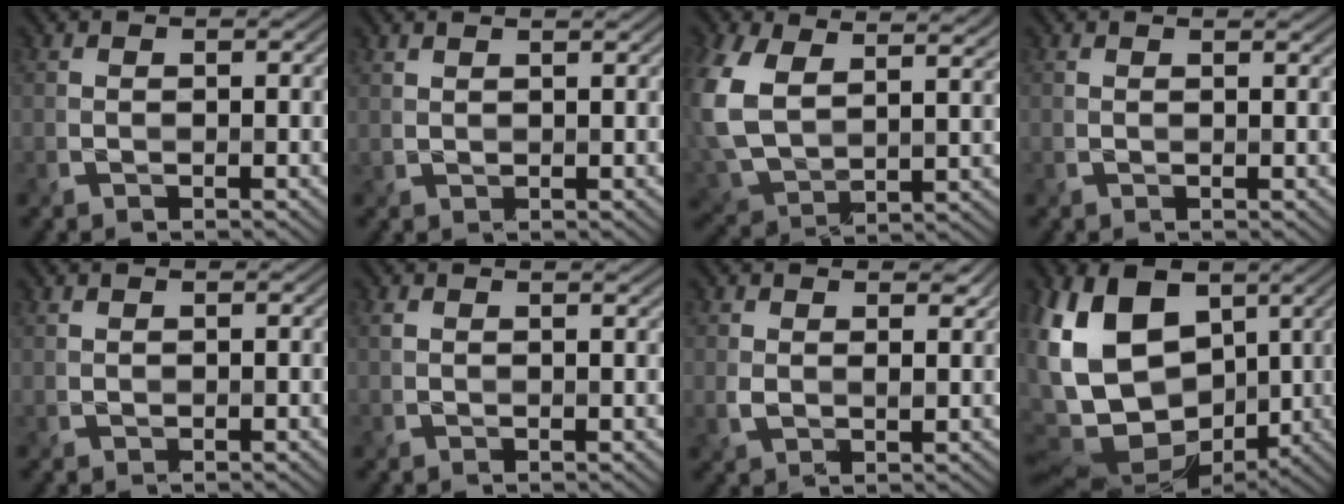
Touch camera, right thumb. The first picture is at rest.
{"total": 1.5, "force": [1.4, 0.1, 0.5], "torque": [-0.012, 0.000, 0.028]}
{"total": 13.3, "force": [5.4, 7.4, 9.7], "torque": [-0.248, -0.002, 0.106]}
{"total": 1.1, "force": [0.8, -0.1, 0.7], "torque": [-0.012, -0.006, 0.011]}
{"total": 0.7, "force": [0.7, 0.0, 0.0], "torque": [-0.009, 0.001, 0.019]}
{"total": 1.9, "force": [1.5, 0.3, 1.2], "torque": [-0.026, -0.002, 0.028]}
{"total": 2.5, "force": [1.6, 1.3, 1.4], "torque": [-0.033, -0.006, 0.032]}
{"total": 17.8, "force": [0.8, 12.3, 12.9], "torque": [-0.290, -0.016, 0.037]}